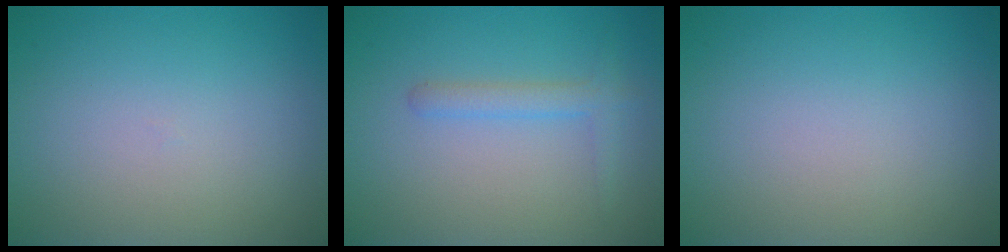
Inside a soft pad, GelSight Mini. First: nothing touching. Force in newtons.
{"total": 1.7, "press": 1.7, "slide": 0.1}
{"total": 0.0}